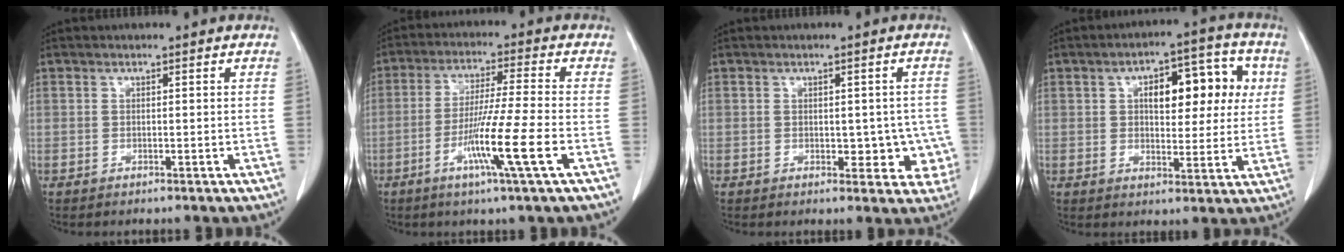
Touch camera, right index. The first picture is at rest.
{"total": 10.4, "force": [-3.9, -1.5, 9.5], "torque": [-0.179, -0.020, -0.076]}
{"total": 5.5, "force": [-0.6, 3.3, 4.4], "torque": [-0.029, 0.012, -0.001]}
{"total": 11.3, "force": [3.1, 5.2, 9.6], "torque": [-0.125, 0.032, 0.046]}